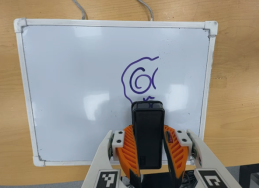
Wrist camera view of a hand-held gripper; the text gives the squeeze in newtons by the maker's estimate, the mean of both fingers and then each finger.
{"total": 9.1, "left": 6.8, "right": 11.4}